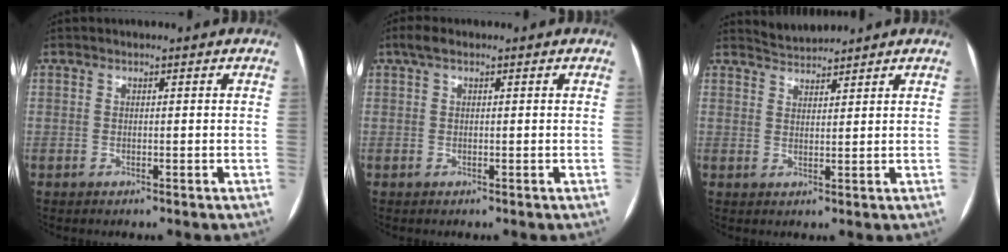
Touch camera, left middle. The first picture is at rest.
{"total": 2.1, "force": [1.2, 0.7, 1.5], "torque": [-0.034, 0.024, 0.024]}
{"total": 2.8, "force": [2.8, -0.1, -0.5], "torque": [0.000, 0.009, 0.057]}